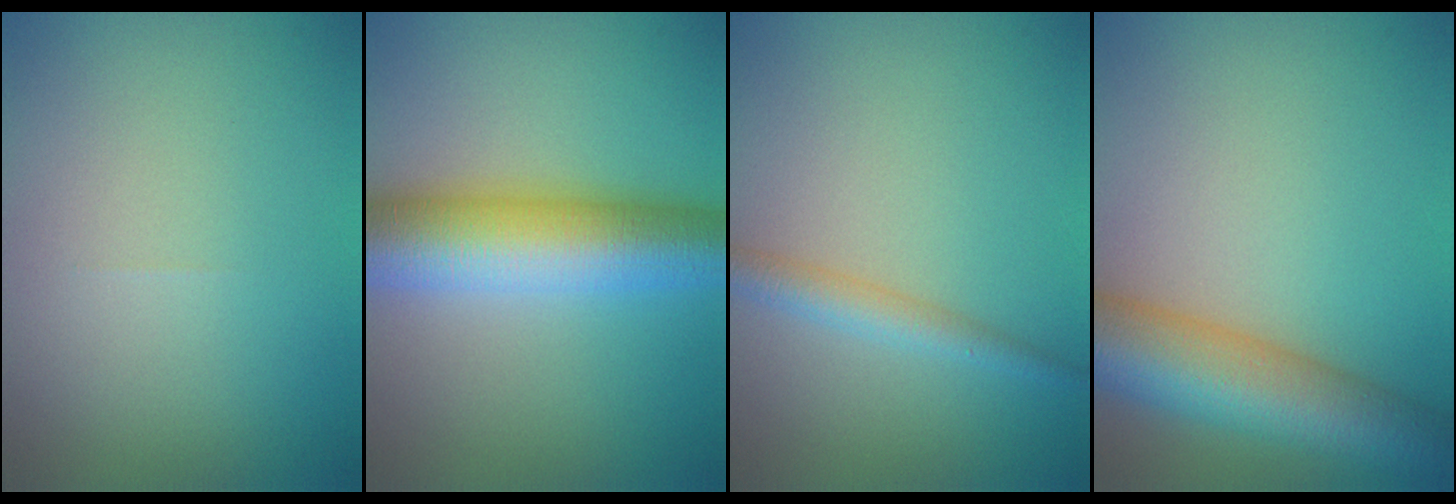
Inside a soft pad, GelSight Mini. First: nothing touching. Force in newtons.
{"total": 9.8, "press": 9.8, "slide": 0.2}
{"total": 2.3, "press": 2.3, "slide": 0.1}
{"total": 9.6, "press": 9.6, "slide": 0.3}